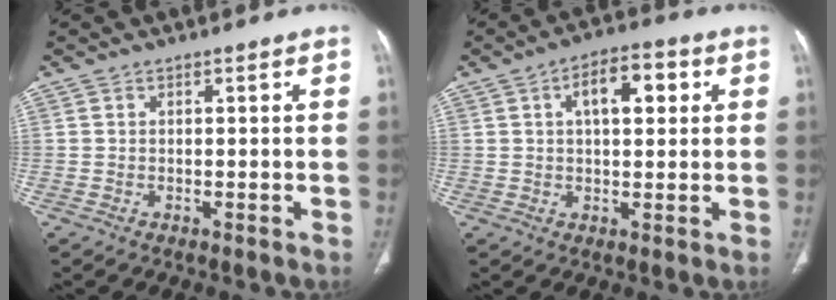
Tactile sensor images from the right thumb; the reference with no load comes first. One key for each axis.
{"total": 8.8, "fx": 2.6, "fy": 4.3, "fz": 7.2, "tx": -0.091, "ty": 0.012, "tz": 0.034}